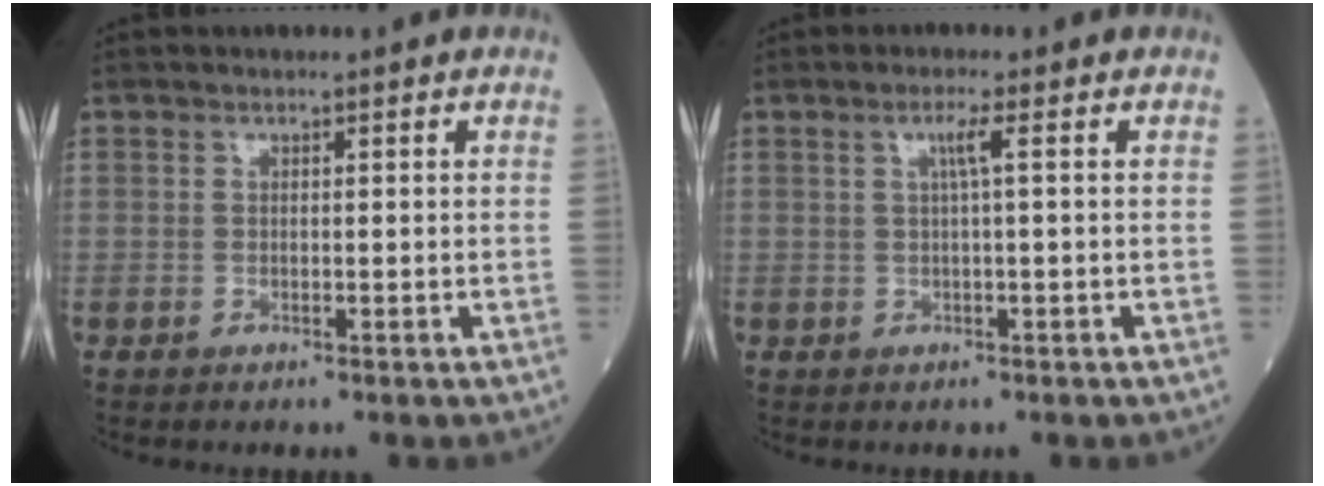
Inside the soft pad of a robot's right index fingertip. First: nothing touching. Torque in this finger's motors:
{"motor_torque": [0.25, 0.08, 0.16, 0.06]}